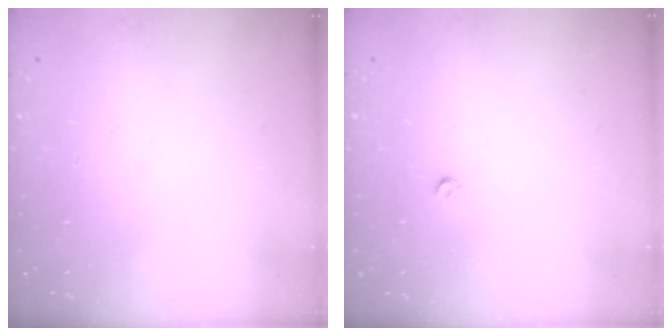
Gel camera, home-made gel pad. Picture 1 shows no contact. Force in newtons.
{"total": 2.8, "press": 2.8, "slide": 0.5}